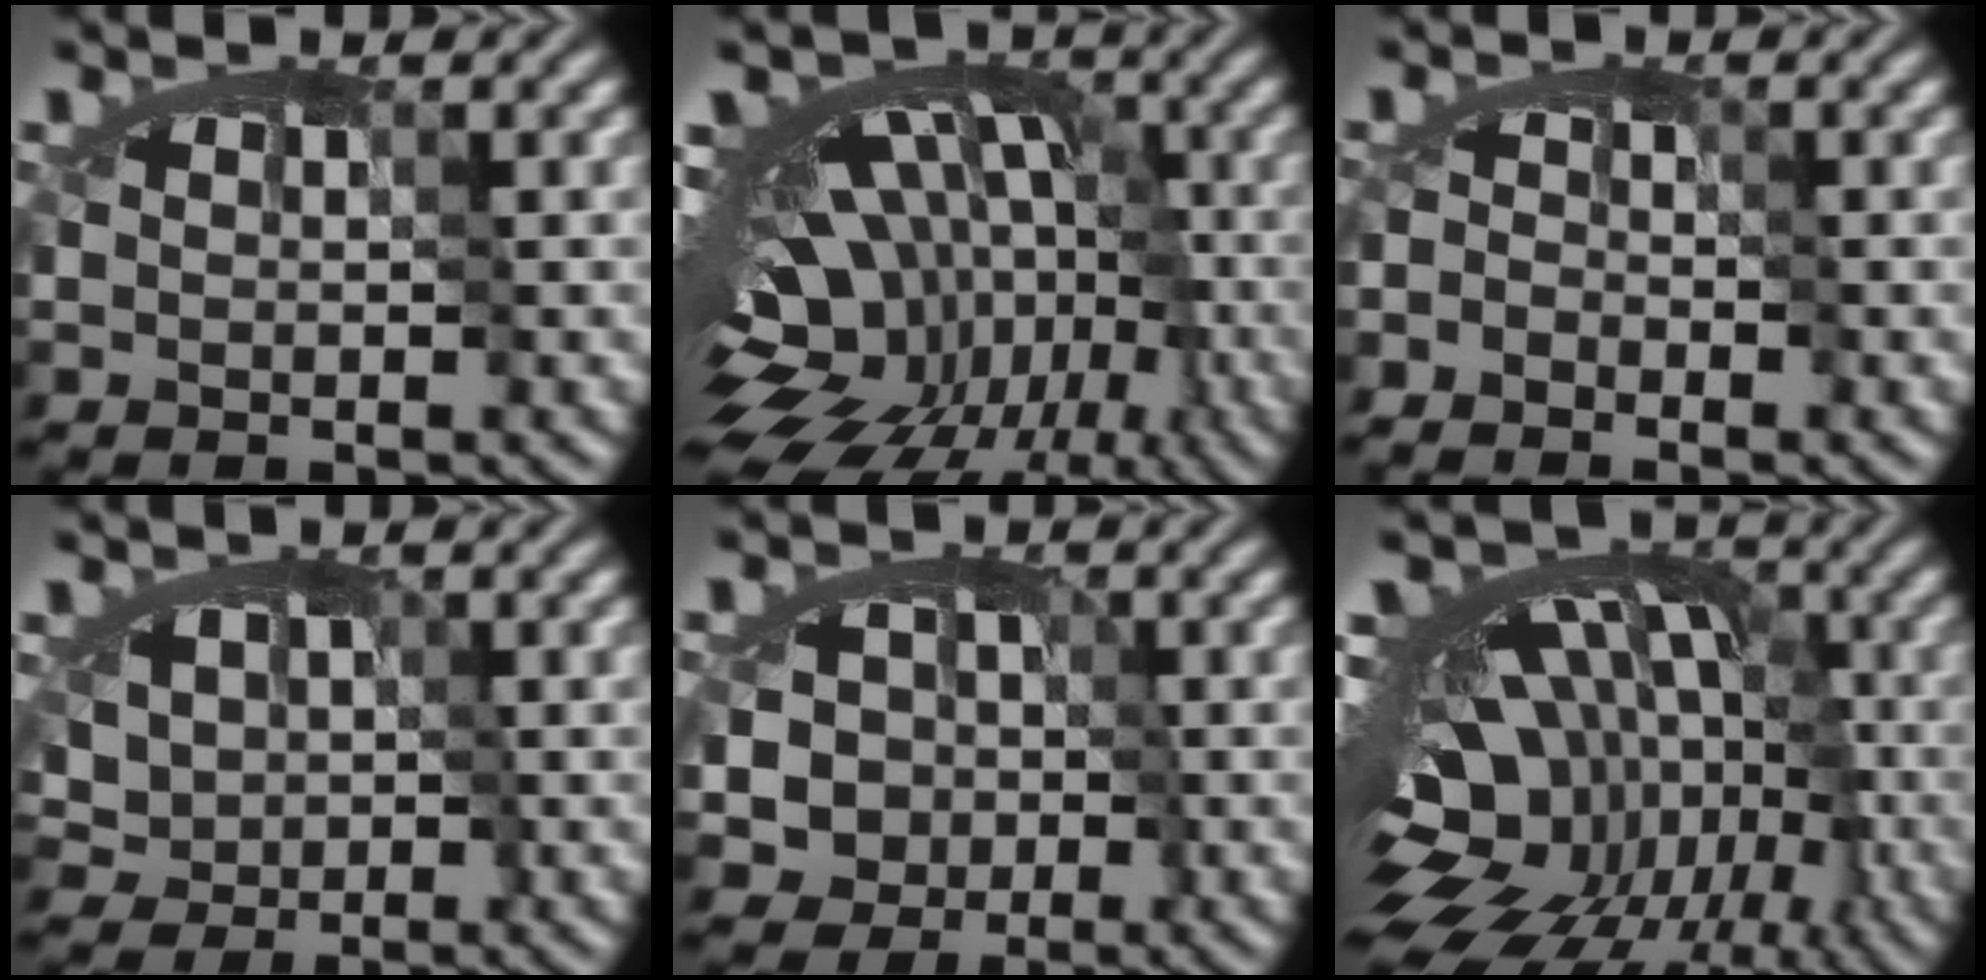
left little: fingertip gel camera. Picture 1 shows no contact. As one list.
[{"total": 15.5, "force": [-7.7, 10.2, 8.7], "torque": [-0.110, 0.001, -0.108]}, {"total": 1.5, "force": [-1.5, 0.2, 0.1], "torque": [0.010, -0.004, -0.032]}, {"total": 1.8, "force": [-0.6, 1.6, 0.5], "torque": [-0.011, -0.004, 0.001]}, {"total": 6.9, "force": [-1.5, 6.0, 3.0], "torque": [-0.031, 0.011, -0.054]}, {"total": 16.1, "force": [-8.0, 10.9, 8.7], "torque": [-0.118, 0.005, -0.125]}]